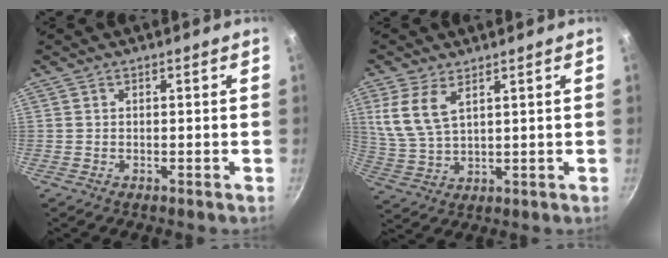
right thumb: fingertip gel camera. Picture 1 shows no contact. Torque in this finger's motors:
{"motor_torque": [-0.74, 0.95, 0.42, 0.30, 0.19]}